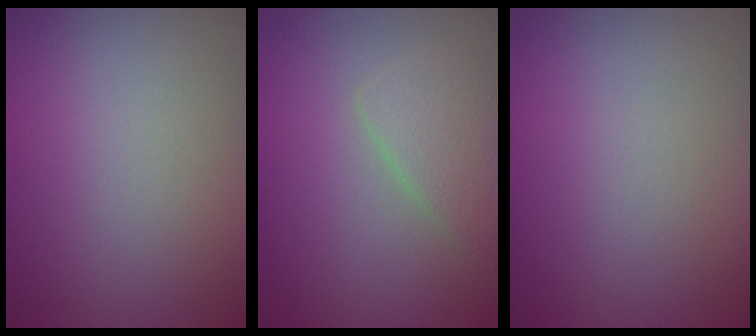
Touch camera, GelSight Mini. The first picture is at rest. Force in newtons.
{"total": 2.5, "press": 2.5, "slide": 0.1}
{"total": 0.0}